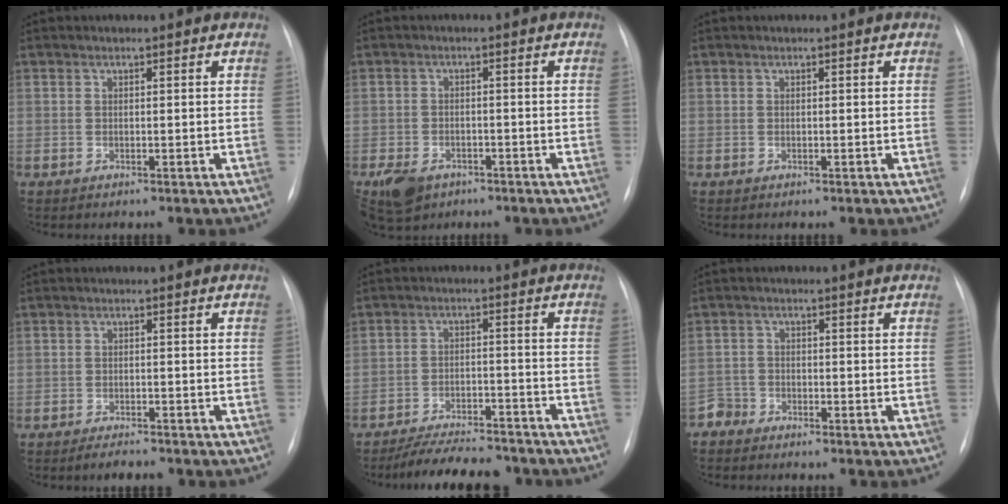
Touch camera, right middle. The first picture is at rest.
{"total": 6.9, "force": [-4.3, 4.6, 2.7], "torque": [-0.055, -0.004, -0.065]}
{"total": 0.0}
{"total": 2.3, "force": [-2.0, 0.7, 0.9], "torque": [-0.020, -0.003, -0.029]}
{"total": 11.6, "force": [-10.5, 2.9, 4.2], "torque": [-0.060, 0.006, -0.154]}
{"total": 2.1, "force": [-1.8, 0.7, -0.8], "torque": [0.022, 0.000, -0.036]}